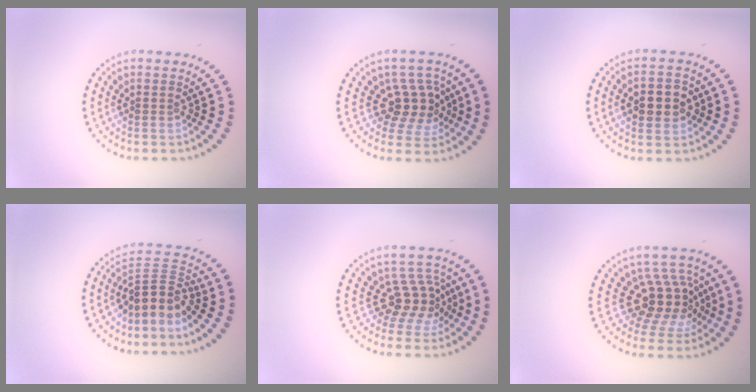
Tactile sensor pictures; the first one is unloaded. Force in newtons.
{"total": 3.5, "press": 2.9, "slide": 1.9}
{"total": 3.4, "press": 3.4, "slide": 0.2}
{"total": 3.6, "press": 2.6, "slide": 2.5}
{"total": 3.4, "press": 2.7, "slide": 2.1}
{"total": 4.6, "press": 3.4, "slide": 3.1}